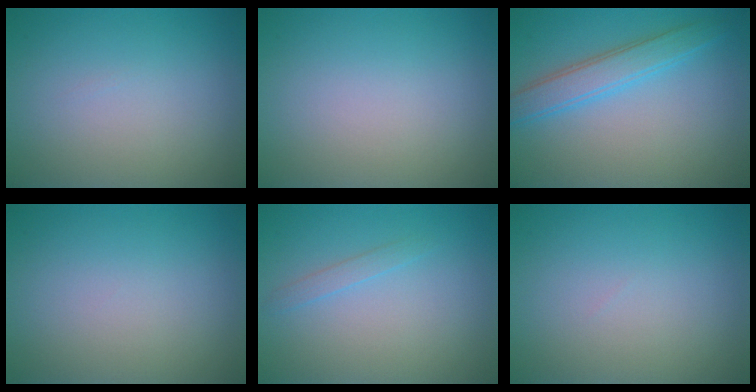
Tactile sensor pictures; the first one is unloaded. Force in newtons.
{"total": 0.0}
{"total": 3.4, "press": 3.4, "slide": 0.1}
{"total": 0.0}
{"total": 0.9, "press": 0.9, "slide": 0.1}
{"total": 0.0}